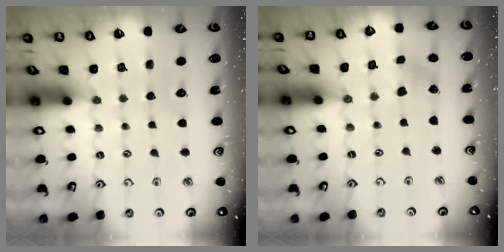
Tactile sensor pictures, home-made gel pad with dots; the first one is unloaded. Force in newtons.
{"total": 1.7, "press": 1.7, "slide": 0.2}